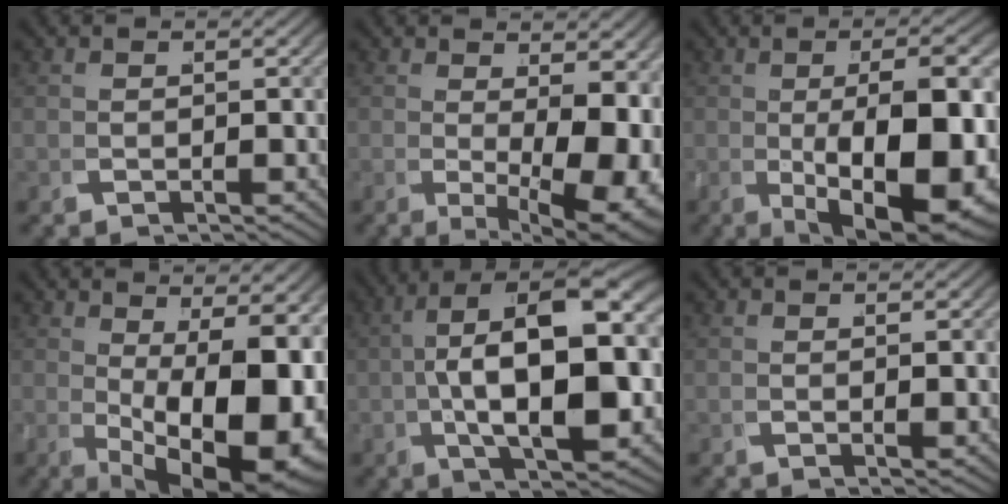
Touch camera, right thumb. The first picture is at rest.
{"total": 8.9, "force": [-0.3, 4.2, 7.8], "torque": [-0.123, -0.032, 0.018]}
{"total": 13.5, "force": [-1.9, 6.1, 11.9], "torque": [-0.193, -0.029, 0.002]}
{"total": 16.5, "force": [-2.0, 8.3, 14.2], "torque": [-0.228, -0.060, 0.017]}
{"total": 13.3, "force": [2.0, 6.0, 11.6], "torque": [-0.188, -0.017, 0.039]}
{"total": 1.1, "force": [0.7, 0.1, 0.8], "torque": [-0.015, 0.002, 0.010]}